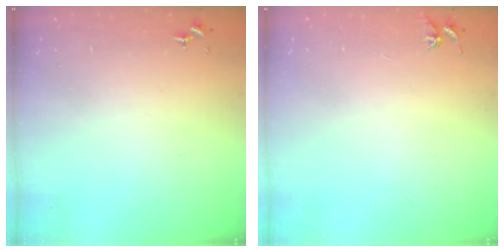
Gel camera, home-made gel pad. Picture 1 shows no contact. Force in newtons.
{"total": 3.7, "press": 3.7, "slide": 0.4}